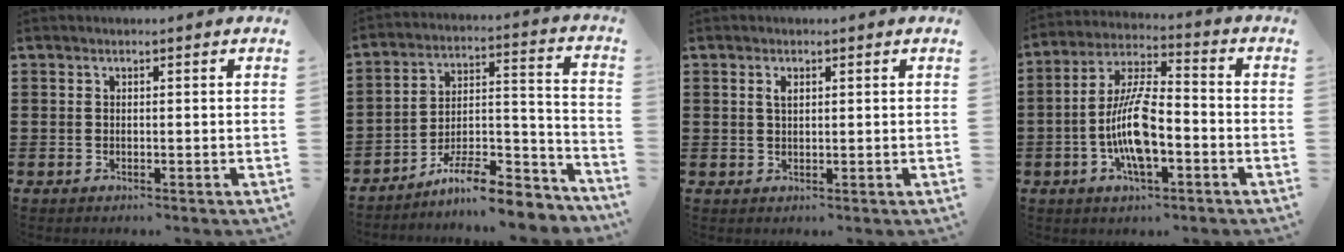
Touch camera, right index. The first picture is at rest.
{"total": 9.9, "force": [-8.4, 2.0, 4.8], "torque": [-0.067, 0.026, -0.157]}
{"total": 1.4, "force": [0.5, 0.6, 1.1], "torque": [-0.025, 0.005, 0.008]}
{"total": 10.6, "force": [-2.9, 3.9, 9.4], "torque": [-0.213, -0.006, -0.060]}